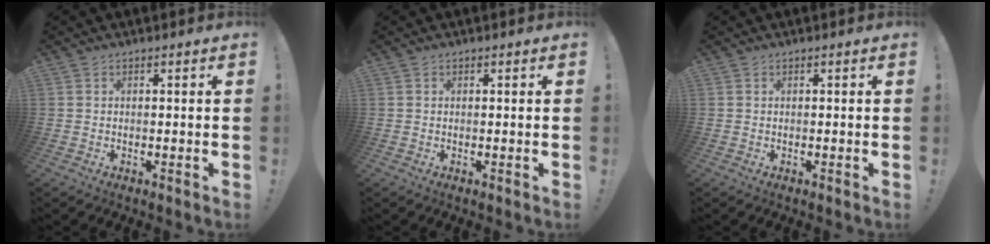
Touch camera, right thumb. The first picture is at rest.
{"total": 0.0}
{"total": 0.0}